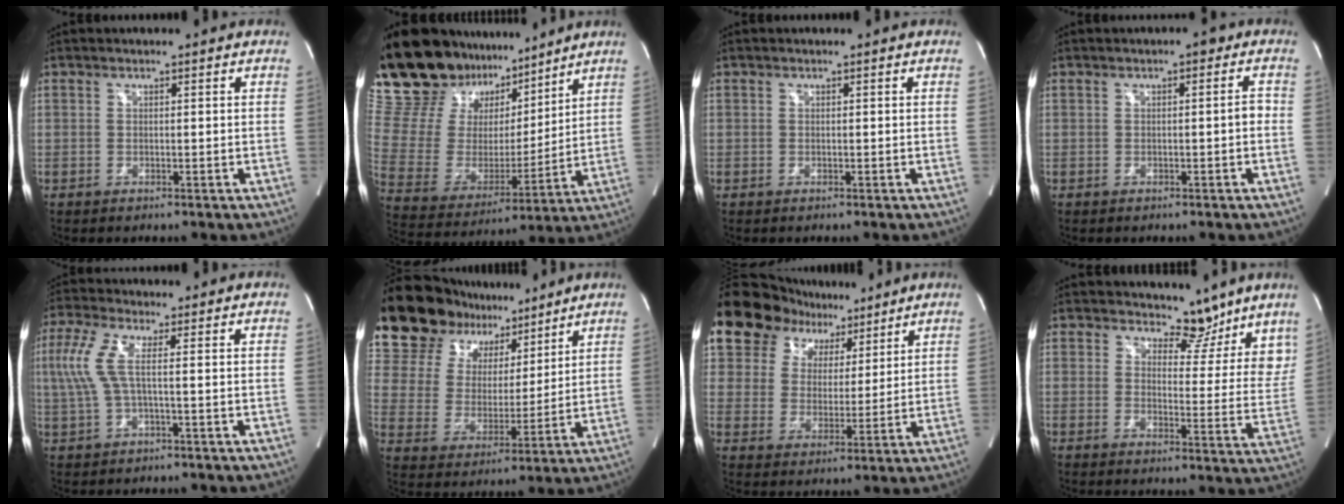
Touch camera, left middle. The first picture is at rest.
{"total": 19.7, "force": [16.6, 7.9, 7.3], "torque": [-0.132, 0.014, 0.300]}
{"total": 0.0}
{"total": 2.2, "force": [0.0, 0.7, 2.1], "torque": [-0.022, 0.006, -0.004]}
{"total": 6.3, "force": [0.6, 1.4, 6.1], "torque": [-0.160, 0.019, 0.012]}
{"total": 15.3, "force": [13.3, 6.9, 3.1], "torque": [-0.057, 0.019, 0.229]}
{"total": 14.5, "force": [10.2, 9.1, 4.7], "torque": [-0.075, 0.044, 0.175]}
{"total": 10.9, "force": [9.9, 4.1, 2.0], "torque": [0.011, -0.036, 0.099]}